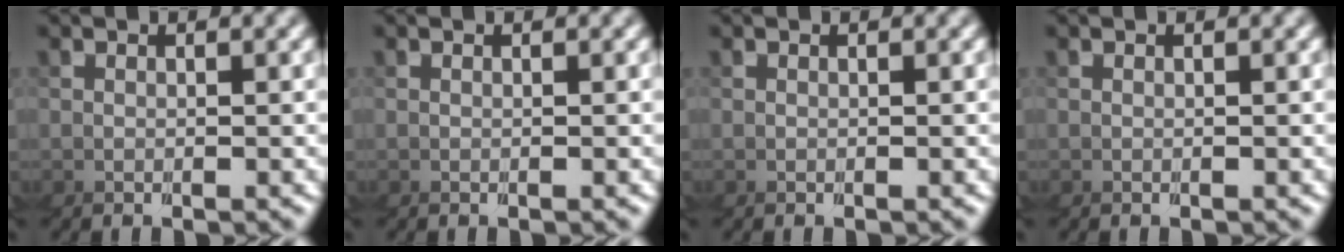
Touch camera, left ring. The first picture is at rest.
{"total": 0.0}
{"total": 0.0}
{"total": 0.0}